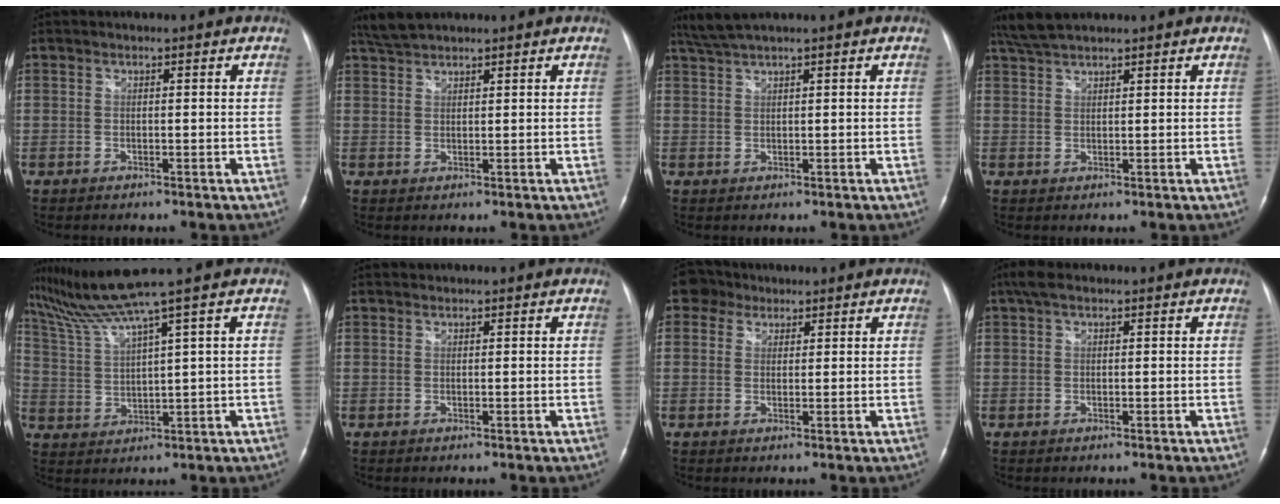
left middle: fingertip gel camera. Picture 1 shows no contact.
{"total": 3.7, "force": [3.3, 0.8, 1.3], "torque": [-0.033, 0.014, 0.066]}
{"total": 3.2, "force": [2.7, -0.5, 1.7], "torque": [-0.043, 0.014, 0.058]}
{"total": 4.5, "force": [4.0, 0.7, 1.9], "torque": [-0.049, 0.016, 0.081]}
{"total": 7.5, "force": [5.9, -2.9, 3.5], "torque": [-0.084, 0.001, 0.125]}
{"total": 0.0}
{"total": 3.4, "force": [2.1, 2.7, 0.1], "torque": [-0.003, 0.014, 0.032]}
{"total": 2.8, "force": [1.7, 1.1, 1.9], "torque": [-0.042, 0.023, 0.033]}